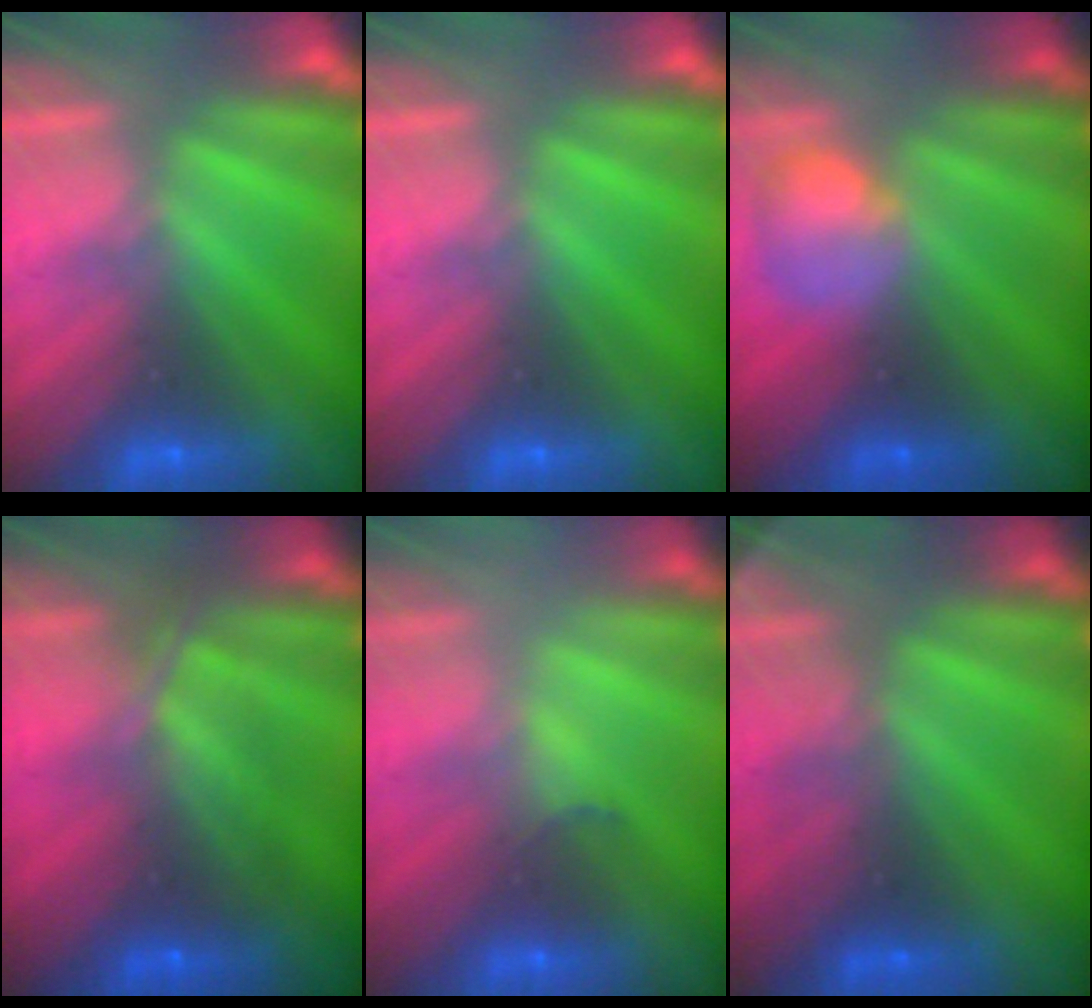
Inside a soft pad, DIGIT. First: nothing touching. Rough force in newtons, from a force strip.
{"total": 0.0}
{"total": 2.4}
{"total": 7.0}
{"total": 2.1}
{"total": 2.8}